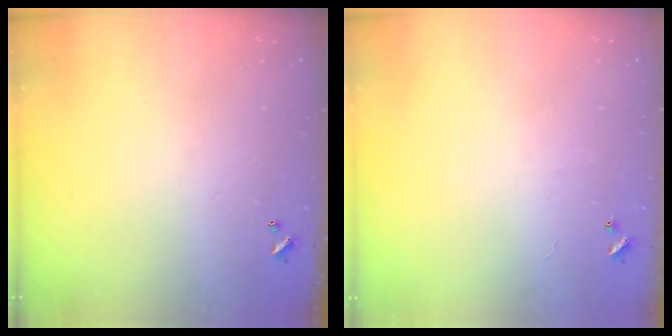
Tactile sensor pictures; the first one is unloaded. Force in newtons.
{"total": 2.4, "press": 2.4, "slide": 0.3}